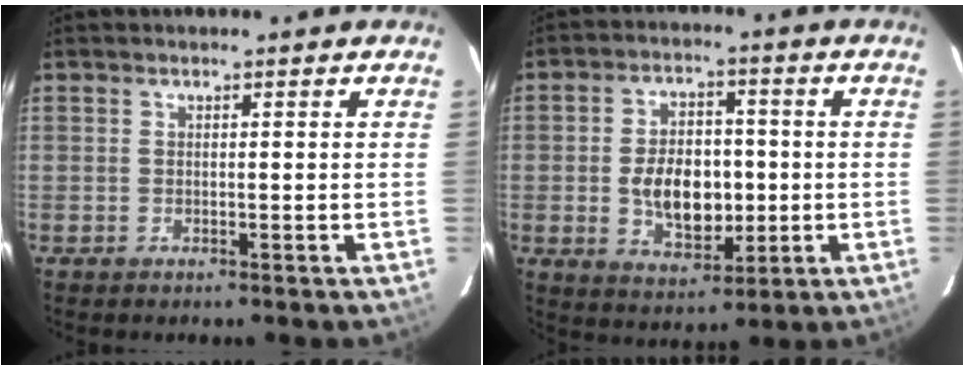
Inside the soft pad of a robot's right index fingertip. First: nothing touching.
{"total": 11.5, "force": [-1.1, 7.2, 8.9], "torque": [-0.165, 0.011, -0.004]}